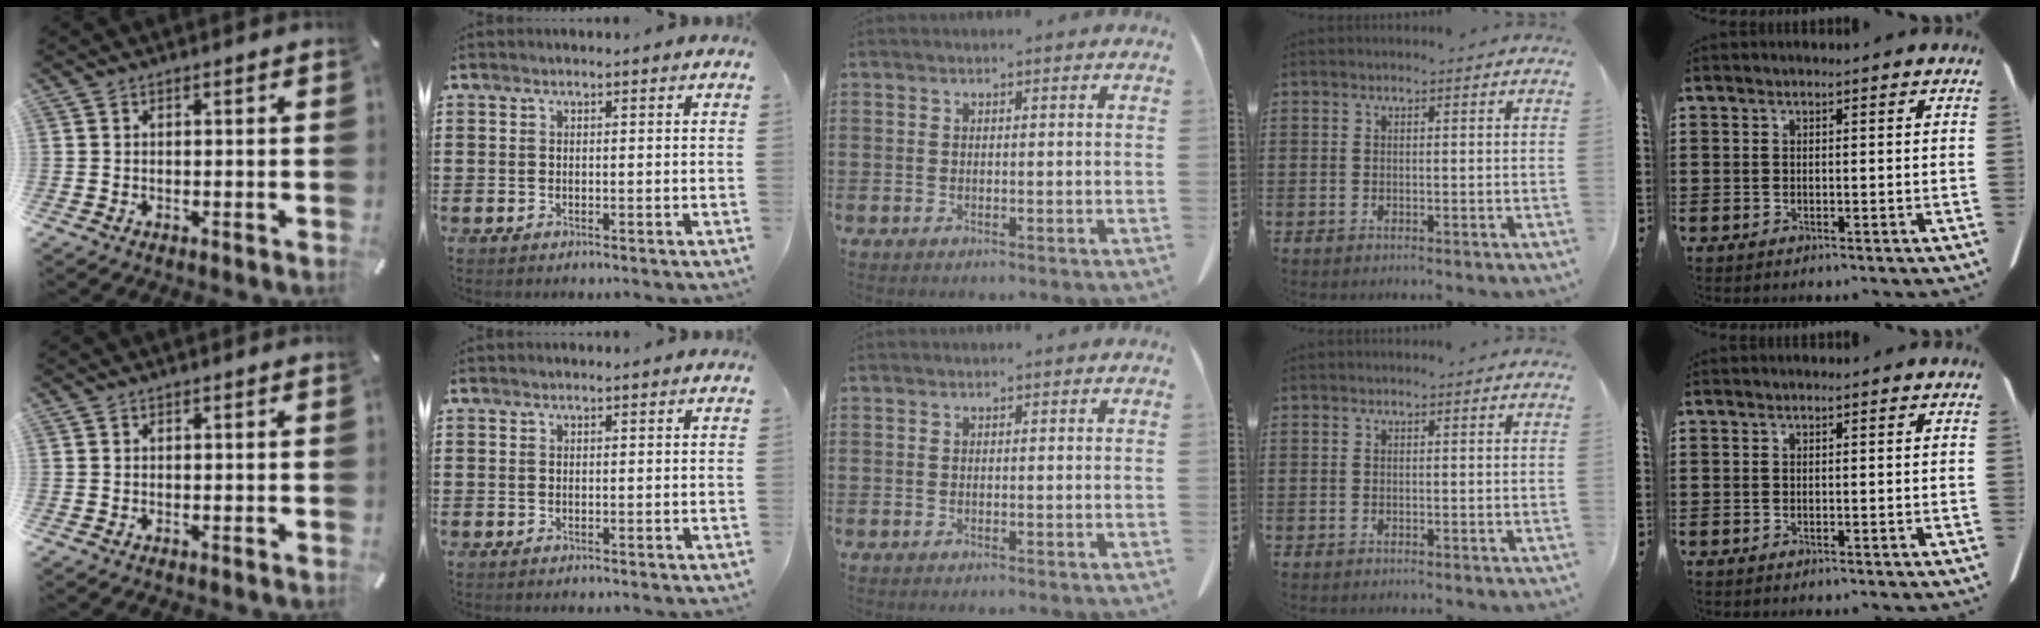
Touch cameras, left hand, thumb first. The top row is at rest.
{}